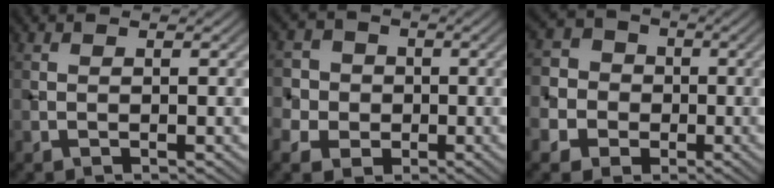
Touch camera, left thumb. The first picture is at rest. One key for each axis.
{"total": 5.7, "fx": -1.2, "fy": 5.4, "fz": 1.6, "tx": -0.049, "ty": 0.003, "tz": -0.045}
{"total": 7.3, "fx": -1.9, "fy": 6.8, "fz": 2.0, "tx": -0.062, "ty": -0.001, "tz": -0.062}